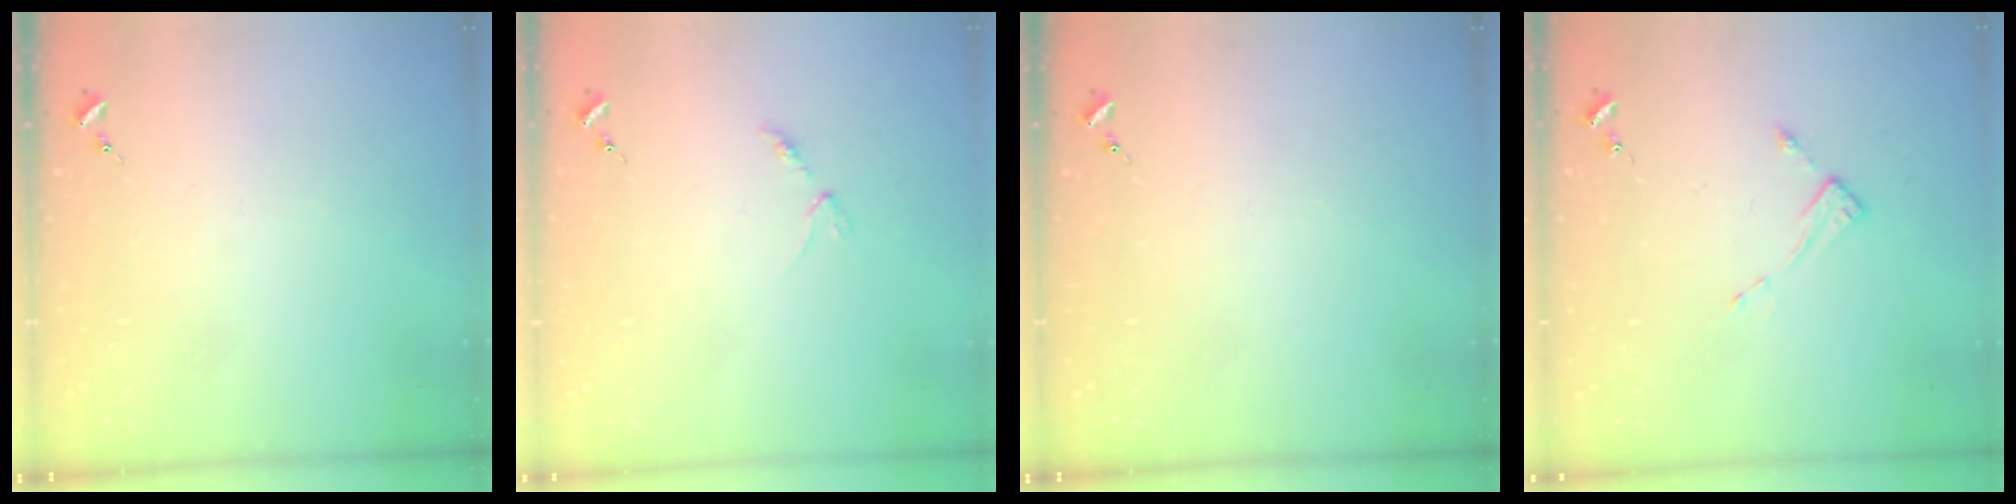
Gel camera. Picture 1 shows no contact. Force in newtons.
{"total": 2.8, "press": 2.8, "slide": 0.5}
{"total": 0.0}
{"total": 2.6, "press": 2.6, "slide": 0.3}